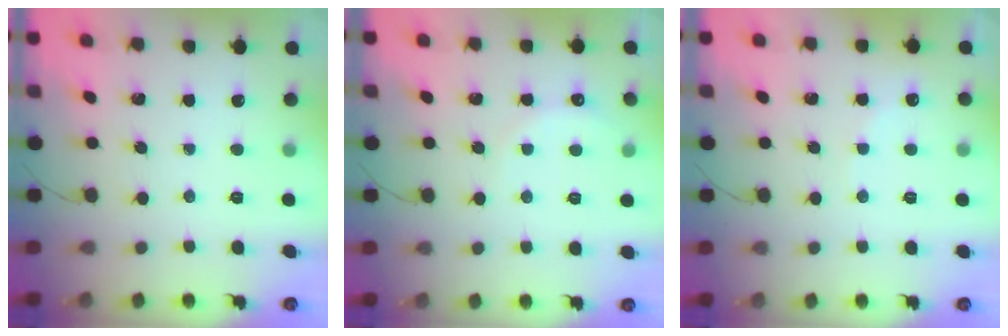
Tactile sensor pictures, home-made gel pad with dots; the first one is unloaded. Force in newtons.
{"total": 6.1, "press": 6.0, "slide": 1.3}
{"total": 5.8, "press": 5.7, "slide": 1.0}